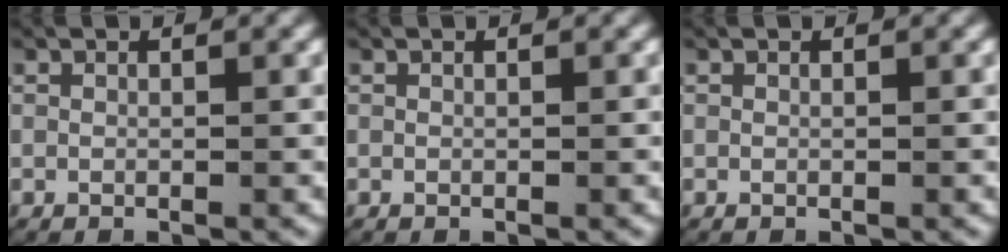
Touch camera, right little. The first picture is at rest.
{"total": 0.0}
{"total": 0.0}